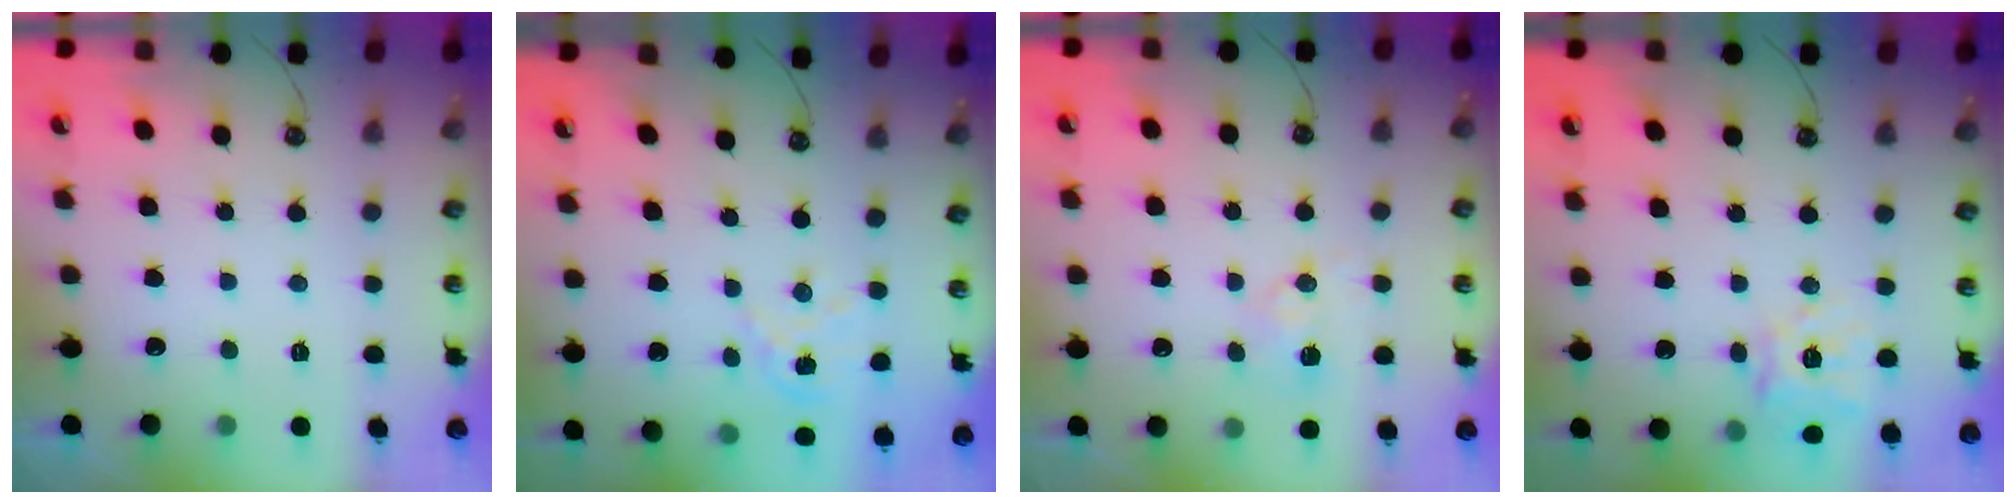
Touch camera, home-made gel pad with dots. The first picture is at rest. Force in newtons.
{"total": 3.6, "press": 3.5, "slide": 0.2}
{"total": 6.1, "press": 6.0, "slide": 0.7}
{"total": 14.1, "press": 14.0, "slide": 1.8}